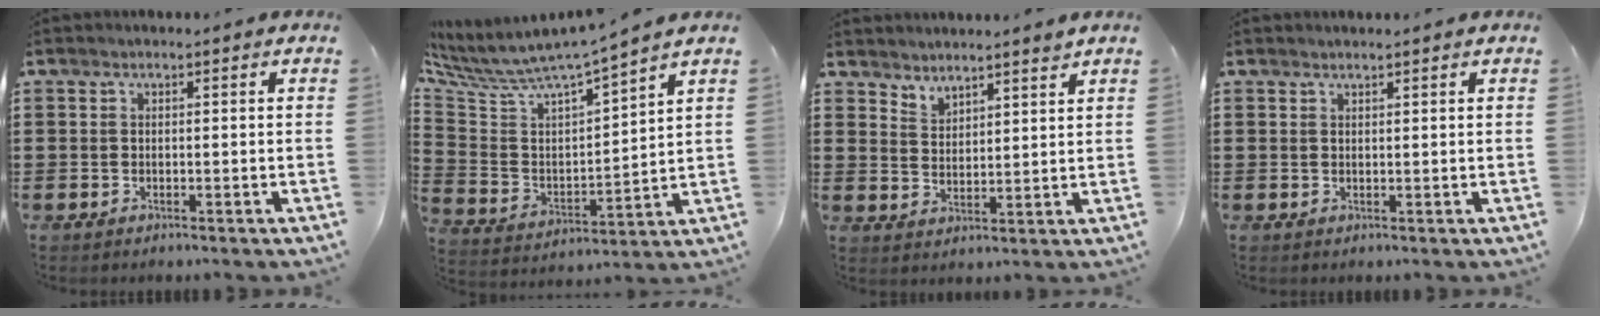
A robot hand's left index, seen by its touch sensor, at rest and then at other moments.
{"total": 6.3, "force": [5.8, 0.4, 2.4], "torque": [-0.079, -0.054, 0.092]}
{"total": 3.4, "force": [3.4, 0.4, 0.0], "torque": [-0.011, -0.010, 0.064]}
{"total": 0.8, "force": [0.8, -0.1, 0.1], "torque": [-0.004, -0.002, 0.016]}